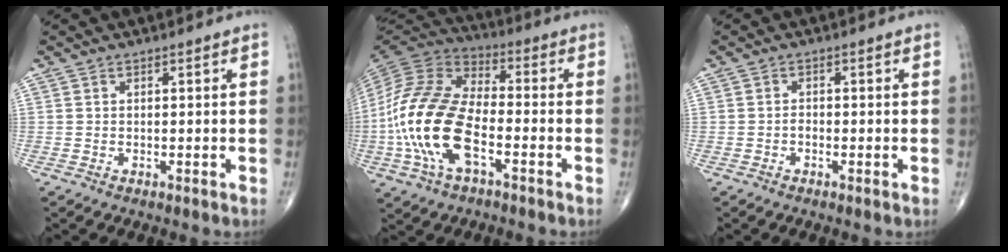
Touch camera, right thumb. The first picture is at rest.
{"total": 19.5, "force": [-5.2, 10.0, 16.0], "torque": [-0.330, 0.025, -0.101]}
{"total": 1.1, "force": [-0.5, 0.5, 0.8], "torque": [-0.012, 0.001, -0.013]}